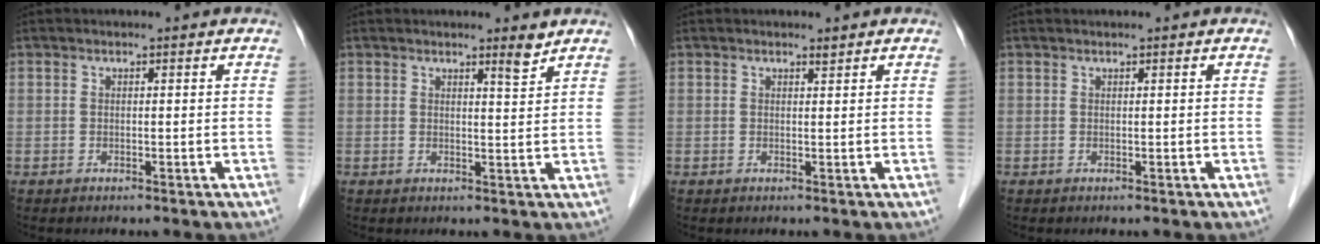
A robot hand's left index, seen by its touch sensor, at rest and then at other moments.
{"total": 1.8, "force": [1.6, -0.3, 0.8], "torque": [-0.014, -0.011, 0.025]}
{"total": 0.5, "force": [0.5, 0.1, 0.2], "torque": [-0.012, -0.005, 0.009]}
{"total": 0.0}